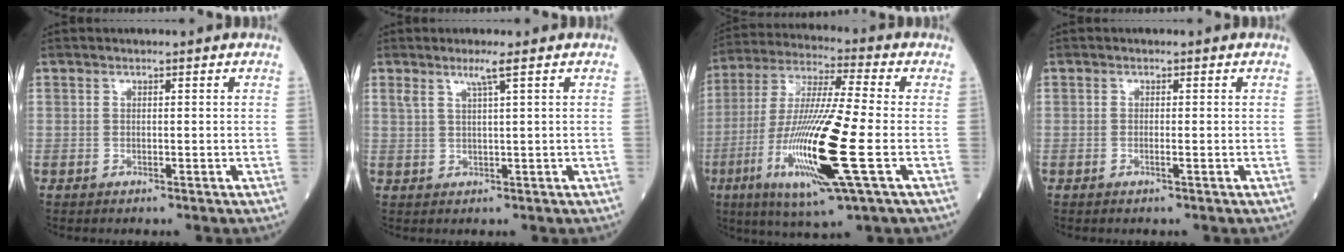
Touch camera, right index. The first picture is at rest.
{"total": 2.3, "force": [1.4, -0.6, 1.8], "torque": [-0.041, 0.000, 0.031]}
{"total": 18.4, "force": [-5.0, 0.5, 17.7], "torque": [-0.371, -0.023, -0.093]}
{"total": 0.6, "force": [-0.2, -0.2, 0.5], "torque": [-0.011, 0.002, -0.003]}